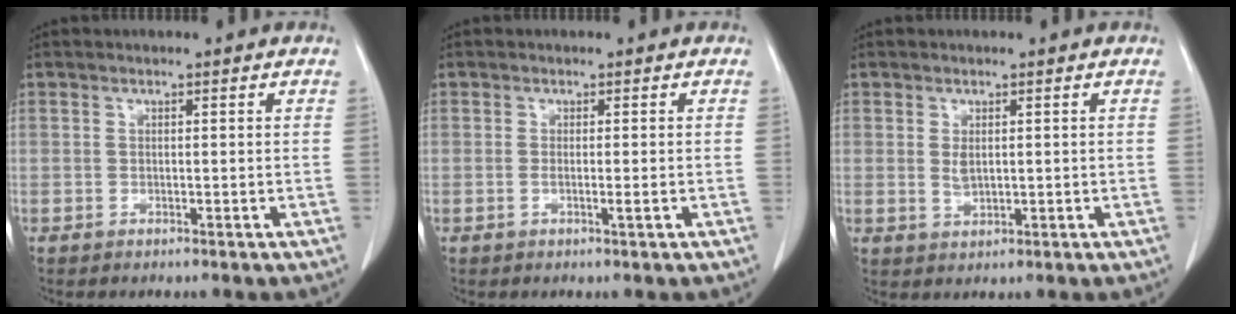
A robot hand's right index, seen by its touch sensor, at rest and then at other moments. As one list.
[{"total": 1.7, "force": [-0.4, 0.1, 1.6], "torque": [-0.030, -0.001, -0.004]}, {"total": 2.4, "force": [0.3, 1.4, 2.0], "torque": [-0.040, 0.000, 0.012]}]